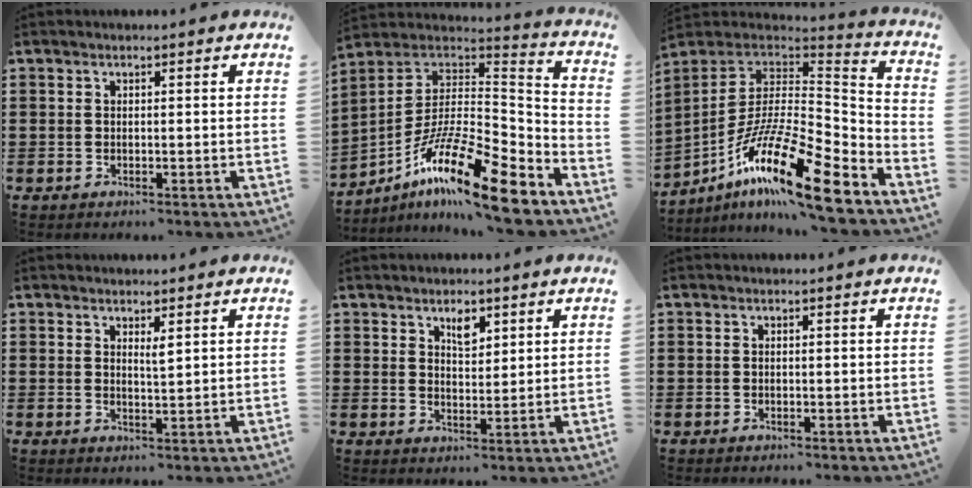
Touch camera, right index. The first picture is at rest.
{"total": 18.2, "force": [-11.9, 3.9, 13.2], "torque": [-0.242, 0.022, -0.217]}
{"total": 19.7, "force": [-12.5, 4.5, 14.6], "torque": [-0.273, 0.022, -0.227]}
{"total": 1.5, "force": [1.0, 0.2, 1.1], "torque": [-0.015, -0.002, 0.016]}
{"total": 3.2, "force": [2.2, 1.5, 1.8], "torque": [-0.026, -0.003, 0.036]}
{"total": 0.0}